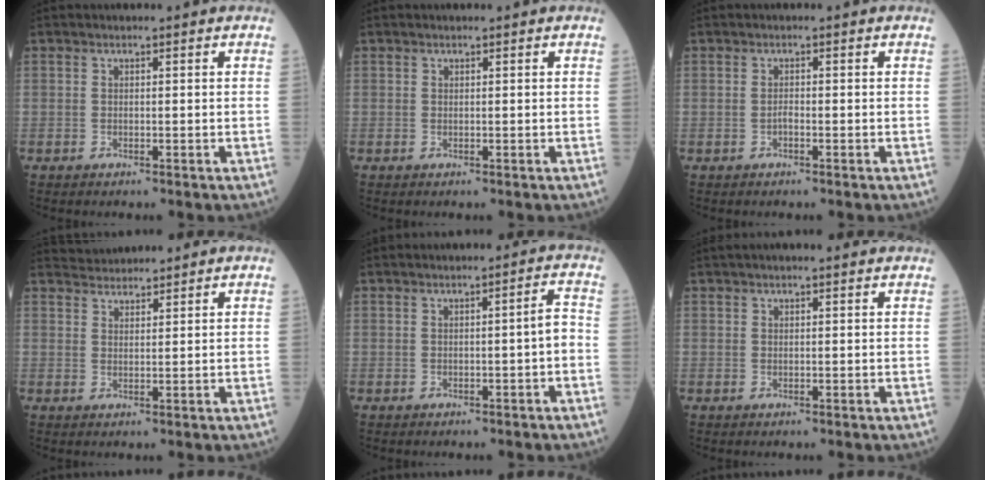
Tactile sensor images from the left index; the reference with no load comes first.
{"total": 0.0}
{"total": 0.7, "force": [-0.4, 0.1, 0.6], "torque": [-0.010, 0.002, -0.007]}
{"total": 3.1, "force": [3.1, 0.0, -0.3], "torque": [-0.007, 0.023, 0.063]}
{"total": 2.0, "force": [-0.6, -0.1, 1.9], "torque": [-0.022, 0.002, -0.011]}
{"total": 2.9, "force": [2.6, -0.1, 1.2], "torque": [-0.013, 0.022, 0.032]}